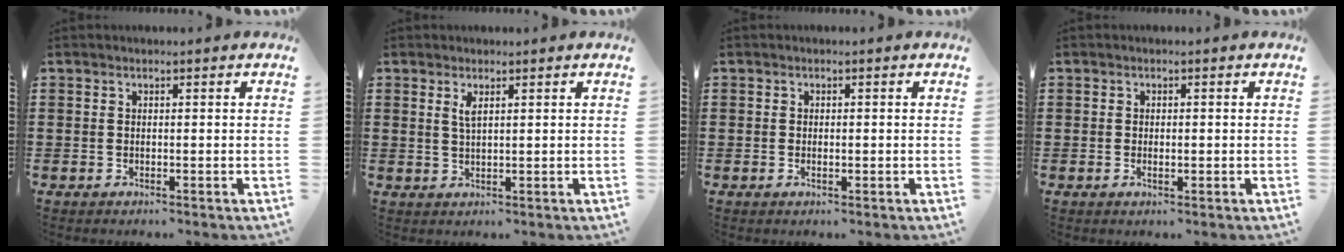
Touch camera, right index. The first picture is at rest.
{"total": 2.0, "force": [1.0, 0.5, 1.6], "torque": [-0.034, 0.003, 0.016]}
{"total": 0.9, "force": [-0.2, 0.2, 0.8], "torque": [-0.016, -0.002, -0.003]}
{"total": 1.1, "force": [-0.2, 0.4, 1.0], "torque": [-0.019, 0.000, -0.004]}